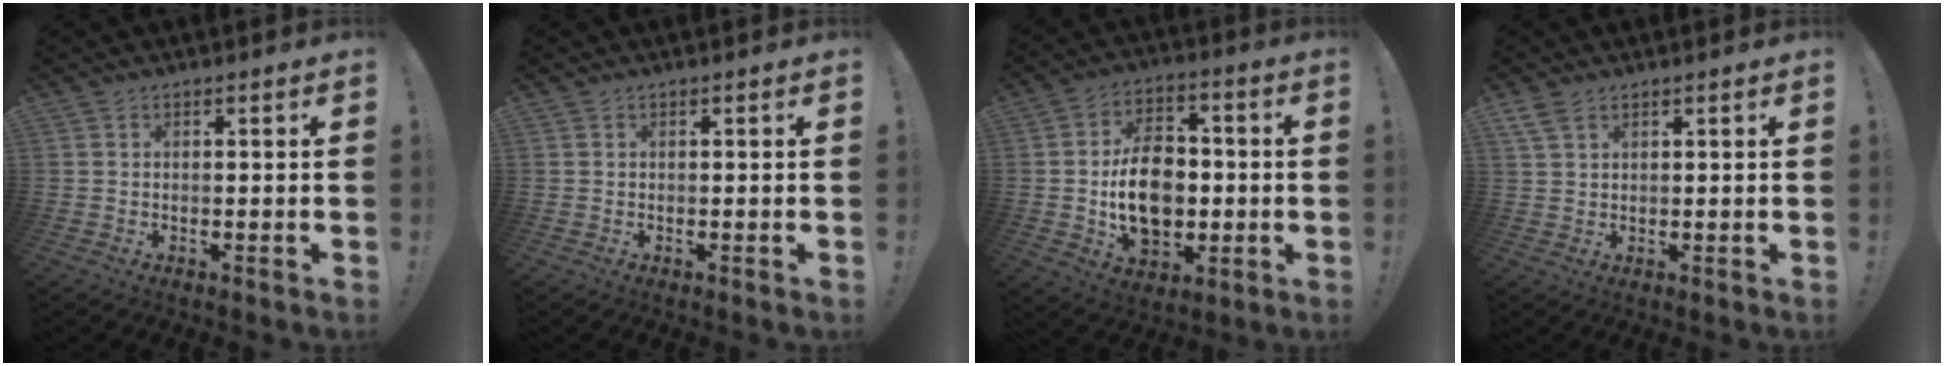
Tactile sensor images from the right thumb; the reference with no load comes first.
{"total": 0.0}
{"total": 16.0, "force": [-1.3, 11.5, 11.0], "torque": [-0.187, 0.004, -0.021]}
{"total": 3.8, "force": [2.5, 1.9, 2.2], "torque": [-0.054, -0.003, 0.050]}